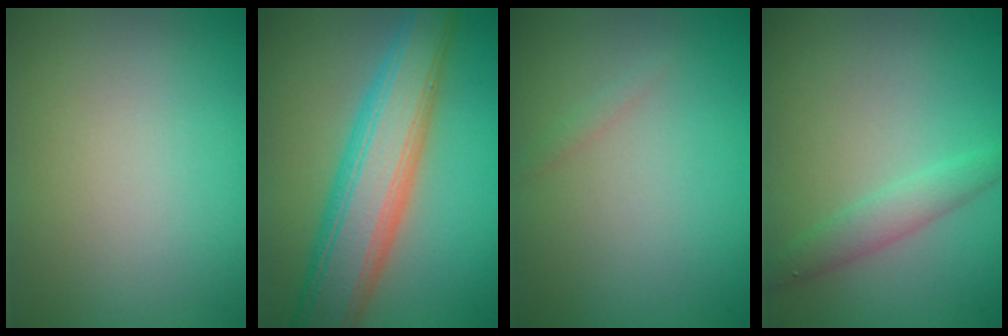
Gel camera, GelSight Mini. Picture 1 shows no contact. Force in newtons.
{"total": 8.4, "press": 8.4, "slide": 0.3}
{"total": 0.5, "press": 0.5, "slide": 0.0}
{"total": 2.1, "press": 2.1, "slide": 0.1}